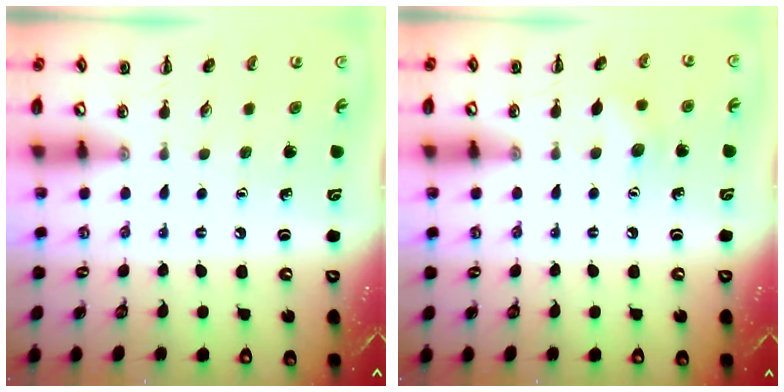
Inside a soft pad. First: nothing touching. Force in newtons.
{"total": 7.2, "press": 7.0, "slide": 1.6}